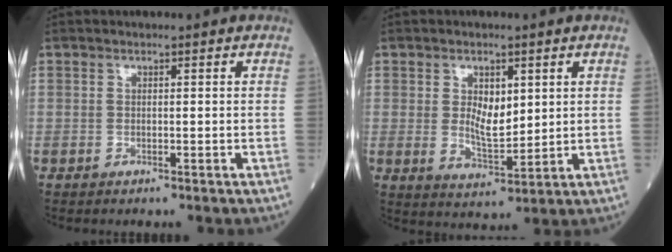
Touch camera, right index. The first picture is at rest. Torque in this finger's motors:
{"motor_torque": [0.25, 0.08, 0.13, 0.03]}